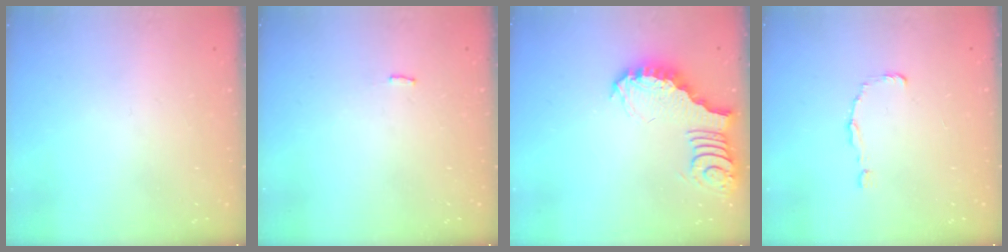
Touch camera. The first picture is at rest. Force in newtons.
{"total": 2.5, "press": 2.5, "slide": 0.1}
{"total": 3.8, "press": 3.7, "slide": 0.6}
{"total": 0.9, "press": 0.9, "slide": 0.0}